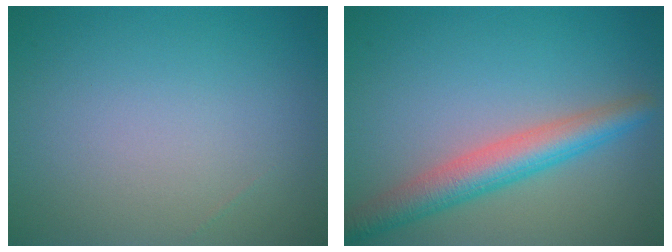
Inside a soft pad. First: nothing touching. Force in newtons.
{"total": 4.8, "press": 4.8, "slide": 0.2}